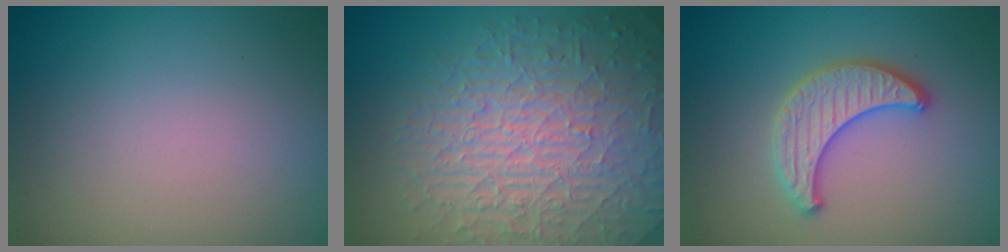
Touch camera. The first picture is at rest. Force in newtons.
{"total": 9.8, "press": 6.3, "slide": 7.5}
{"total": 3.3, "press": 3.2, "slide": 0.4}